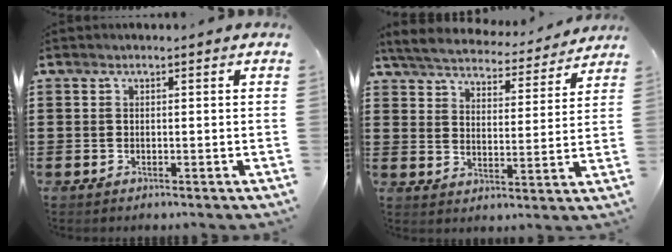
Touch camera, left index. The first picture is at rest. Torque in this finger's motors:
{"motor_torque": [2.14, 0.00, 0.65, 0.05]}